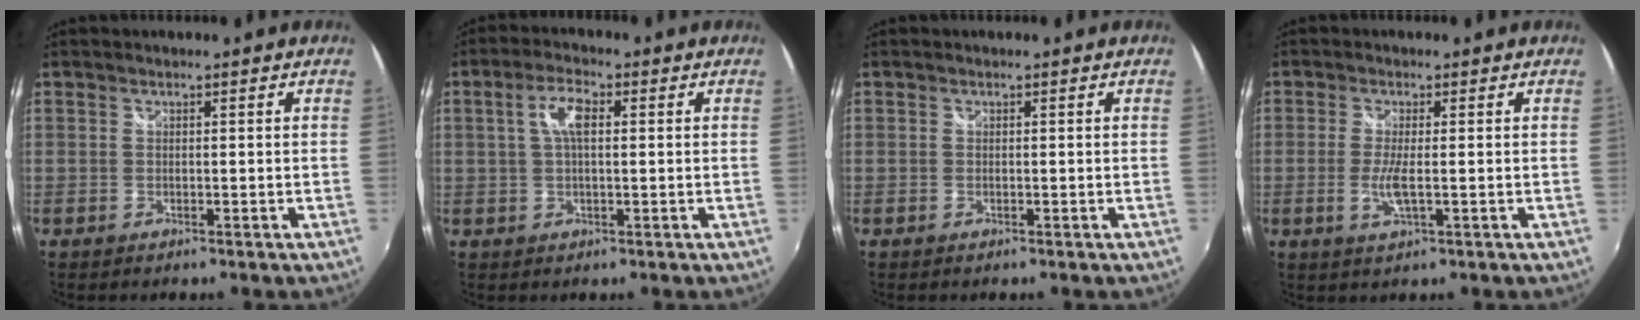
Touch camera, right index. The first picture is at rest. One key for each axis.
{"total": 5.1, "fx": 1.1, "fy": 1.8, "fz": 4.6, "tx": -0.090, "ty": 0.012, "tz": 0.019}
{"total": 0.0}
{"total": 3.9, "fx": -0.6, "fy": 0.4, "fz": 3.8, "tx": -0.082, "ty": -0.009, "tz": -0.014}